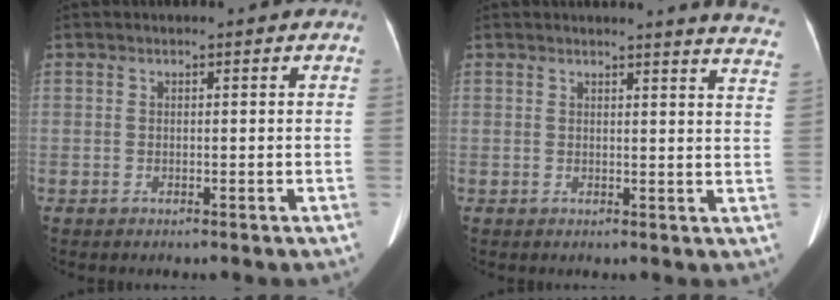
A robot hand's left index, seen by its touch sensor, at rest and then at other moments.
{"total": 9.4, "force": [9.2, -0.4, 2.0], "torque": [-0.004, -0.074, 0.067]}